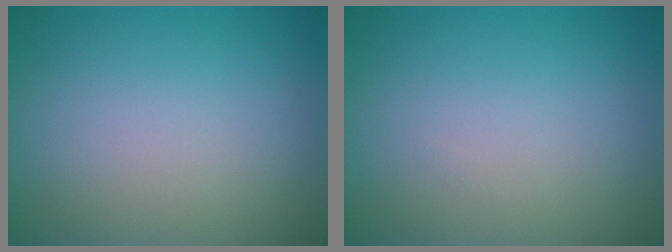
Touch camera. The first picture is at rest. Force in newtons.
{"total": 0.0}